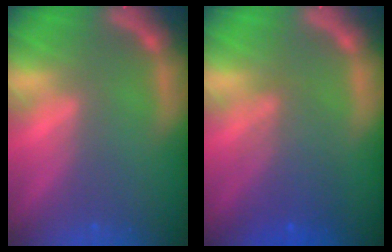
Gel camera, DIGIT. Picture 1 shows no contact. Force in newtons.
{"total": 4.5}